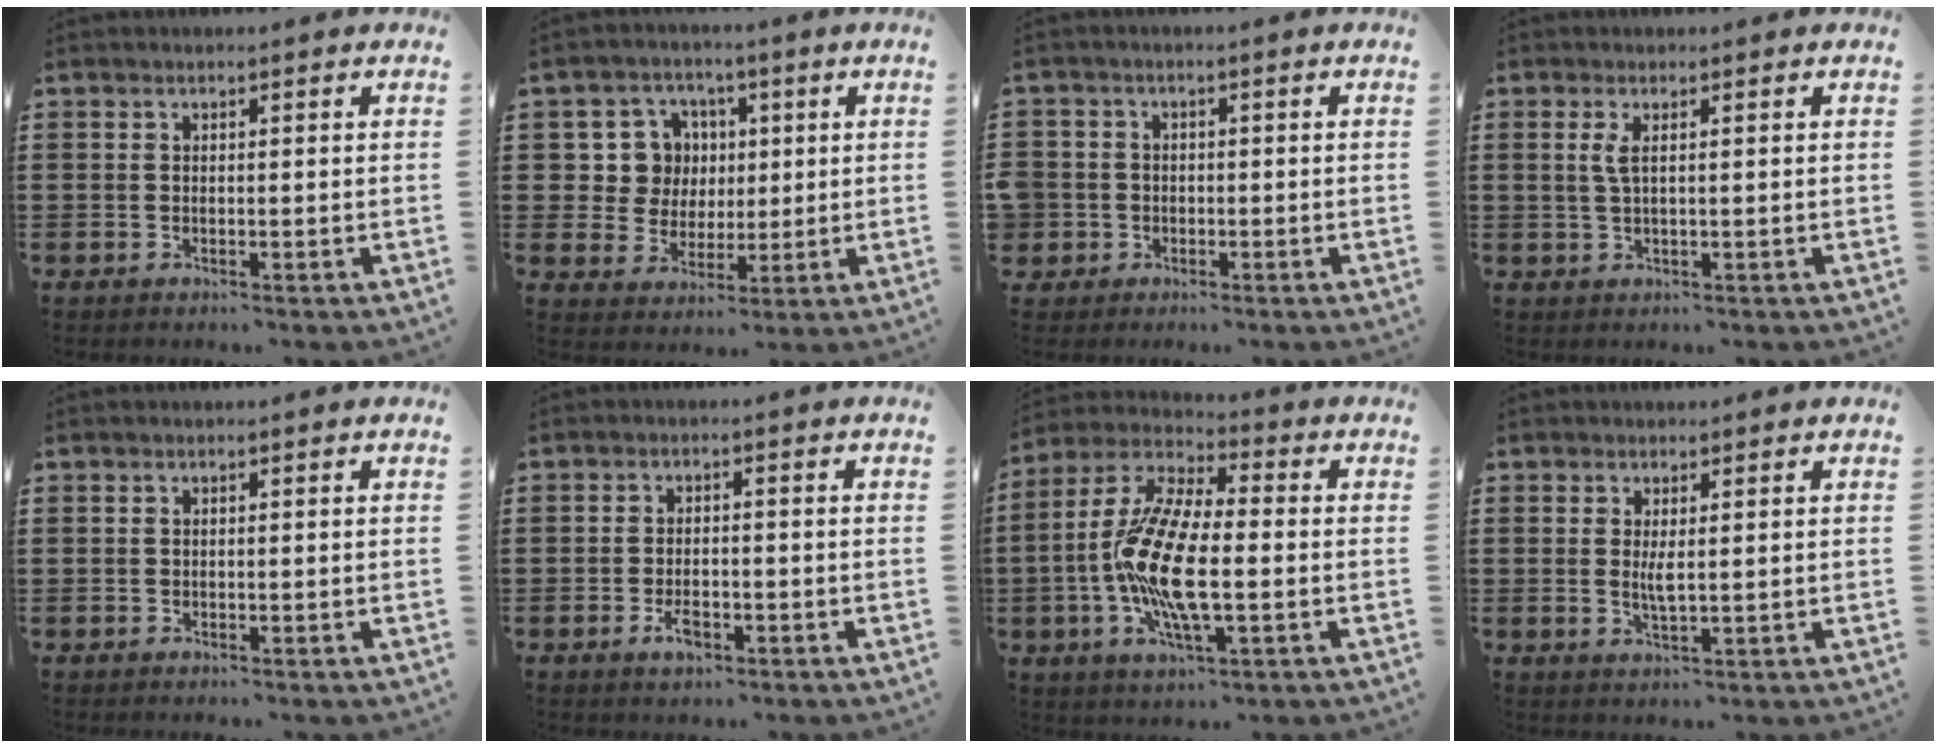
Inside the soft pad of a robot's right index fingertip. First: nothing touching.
{"total": 7.7, "force": [1.5, 7.3, 2.1], "torque": [-0.070, 0.016, 0.029]}
{"total": 2.5, "force": [-1.0, 2.3, 0.3], "torque": [-0.025, 0.001, -0.026]}
{"total": 1.9, "force": [0.4, 0.3, 1.8], "torque": [-0.039, 0.001, 0.006]}
{"total": 0.0}
{"total": 3.0, "force": [-1.4, 1.2, 2.4], "torque": [-0.049, -0.002, -0.026]}
{"total": 12.9, "force": [-2.2, 4.4, 12.0], "torque": [-0.266, -0.015, -0.046]}
{"total": 2.4, "force": [0.4, 0.4, 2.3], "torque": [-0.045, -0.004, 0.007]}